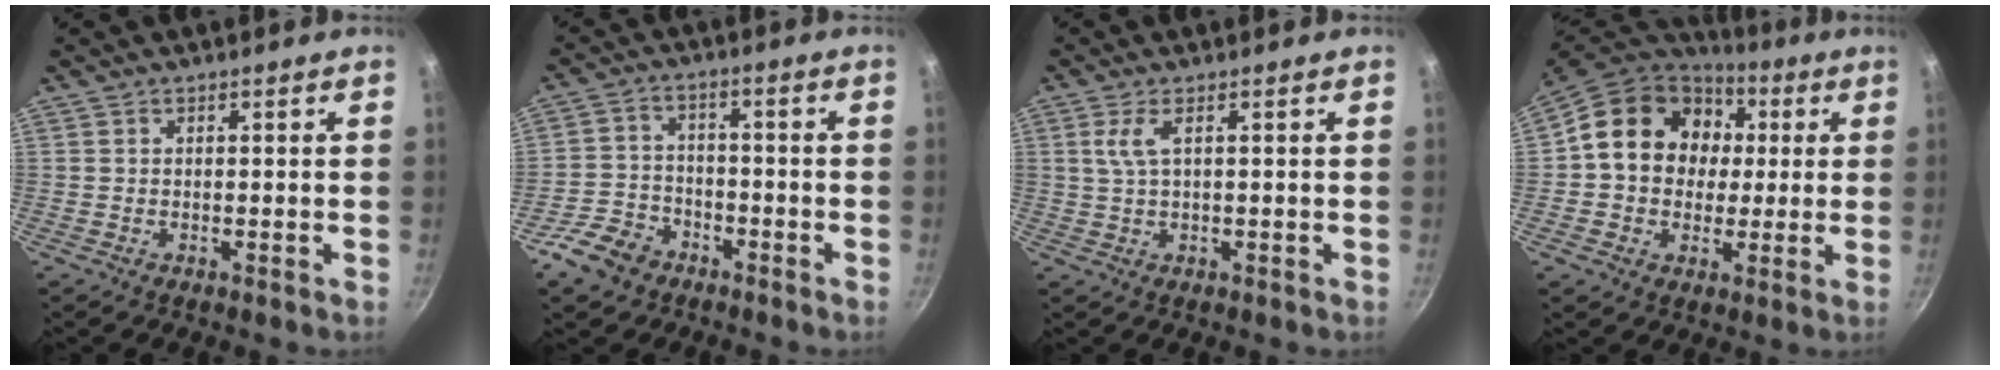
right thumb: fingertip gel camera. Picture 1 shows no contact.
{"total": 7.6, "force": [-4.8, 5.2, 3.0], "torque": [-0.048, 0.037, -0.092]}
{"total": 3.3, "force": [1.1, 0.9, 3.0], "torque": [-0.071, 0.002, 0.025]}
{"total": 18.2, "force": [2.8, 15.0, 9.8], "torque": [-0.139, 0.028, 0.035]}